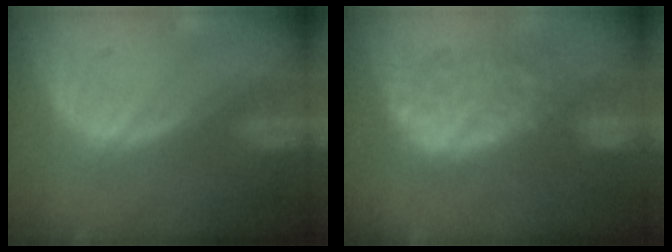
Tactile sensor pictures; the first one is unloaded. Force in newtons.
{"total": 9.1, "press": 8.9, "slide": 1.7}